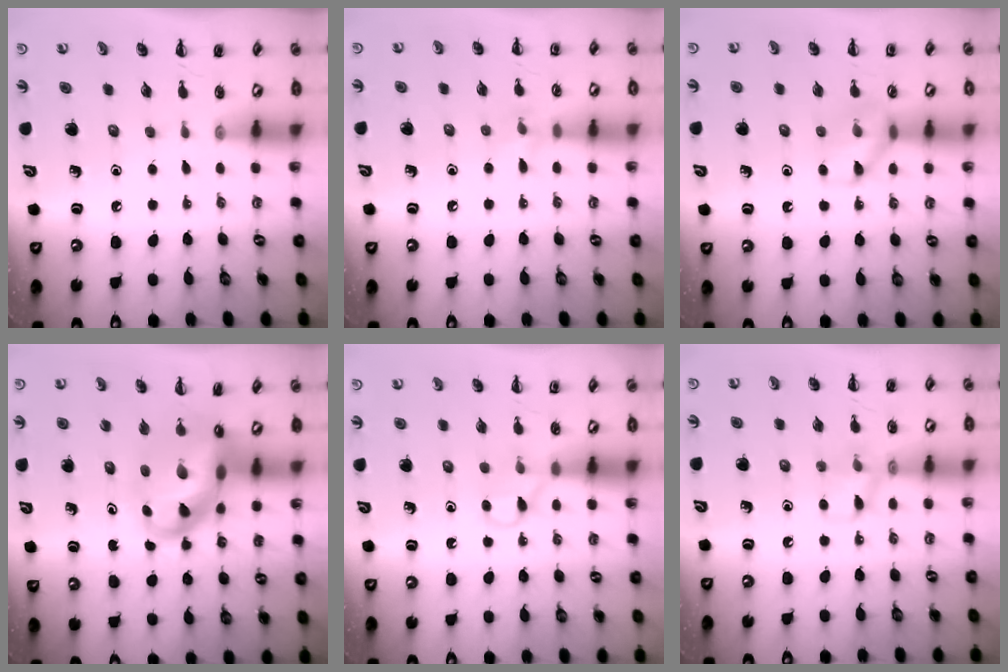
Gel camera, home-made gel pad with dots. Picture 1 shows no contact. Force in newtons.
{"total": 6.1, "press": 5.8, "slide": 2.0}
{"total": 10.4, "press": 10.3, "slide": 0.8}
{"total": 9.1, "press": 8.6, "slide": 2.8}
{"total": 2.9, "press": 2.7, "slide": 0.9}
{"total": 8.0, "press": 7.9, "slide": 1.1}